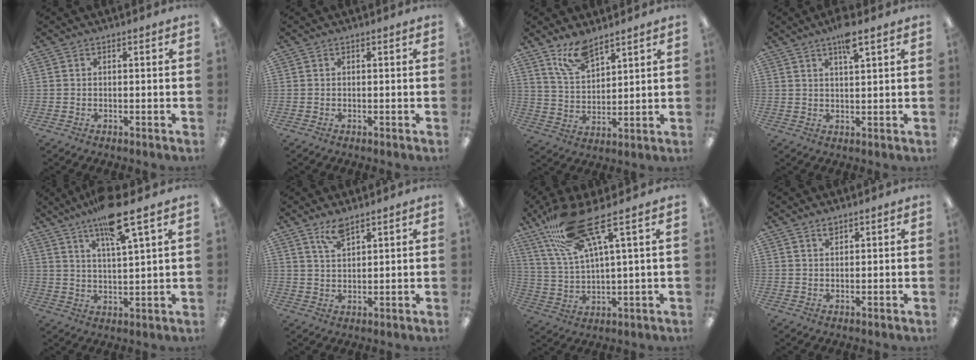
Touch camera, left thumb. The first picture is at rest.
{"total": 0.0}
{"total": 9.2, "force": [7.1, 3.8, 4.6], "torque": [-0.100, -0.027, 0.132]}
{"total": 5.6, "force": [3.8, 1.0, 4.1], "torque": [-0.074, -0.009, 0.061]}
{"total": 12.9, "force": [8.7, 2.4, 9.1], "torque": [-0.157, -0.035, 0.142]}
{"total": 5.3, "force": [4.0, 1.6, 3.0], "torque": [-0.068, -0.007, 0.073]}
{"total": 16.4, "force": [10.4, 3.5, 12.2], "torque": [-0.245, -0.032, 0.180]}
{"total": 1.5, "force": [1.3, 0.4, 0.5], "torque": [-0.013, -0.001, 0.025]}